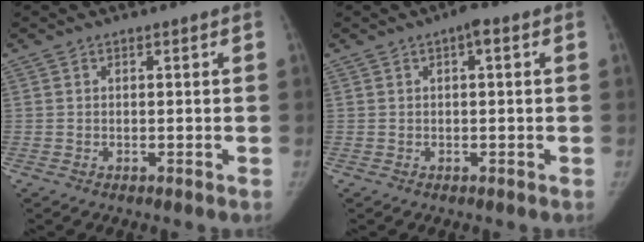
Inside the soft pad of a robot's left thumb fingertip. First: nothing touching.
{"total": 2.1, "force": [0.7, 0.7, 1.9], "torque": [-0.027, 0.004, 0.004]}